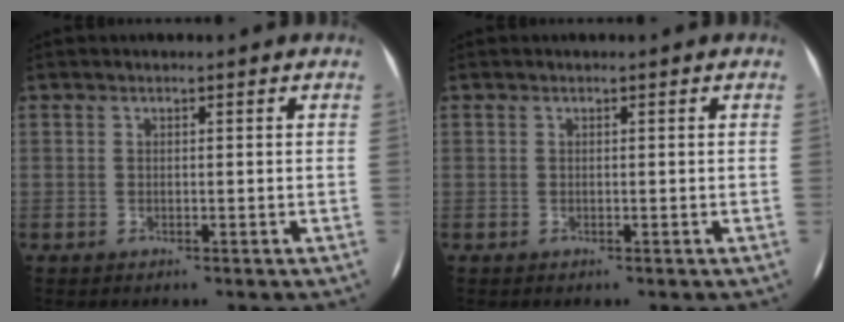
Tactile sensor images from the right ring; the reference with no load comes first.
{"total": 0.0}